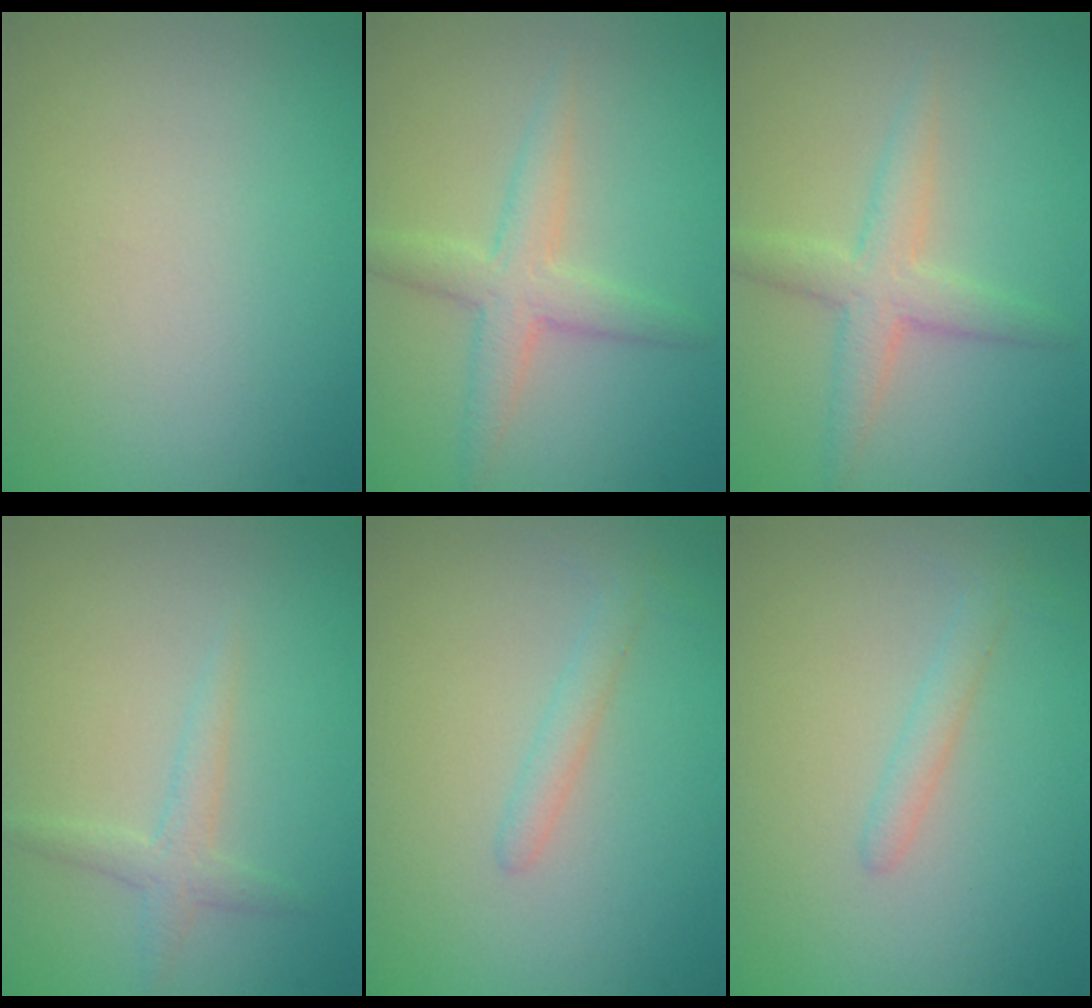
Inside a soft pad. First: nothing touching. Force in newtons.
{"total": 3.3, "press": 3.3, "slide": 0.0}
{"total": 3.3, "press": 3.3, "slide": 0.0}
{"total": 1.8, "press": 1.8, "slide": 0.1}
{"total": 1.4, "press": 1.4, "slide": 0.0}
{"total": 1.4, "press": 1.4, "slide": 0.0}